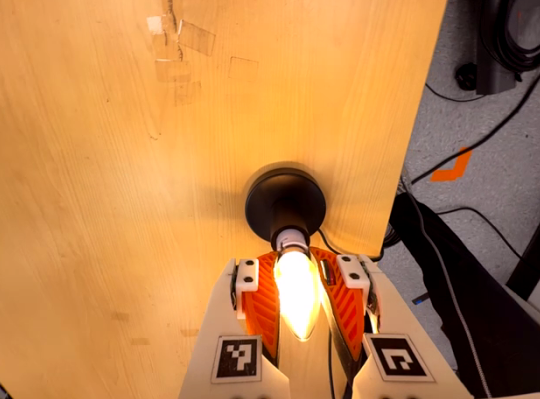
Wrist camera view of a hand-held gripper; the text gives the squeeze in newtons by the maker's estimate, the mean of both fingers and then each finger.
{"total": 27.0, "left": 24.2, "right": 29.8}